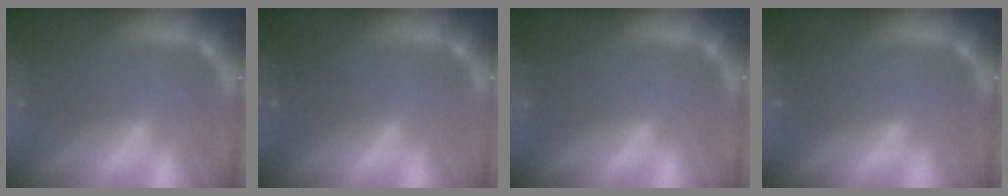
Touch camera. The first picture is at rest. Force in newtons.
{"total": 2.0}
{"total": 0.0}
{"total": 0.0}